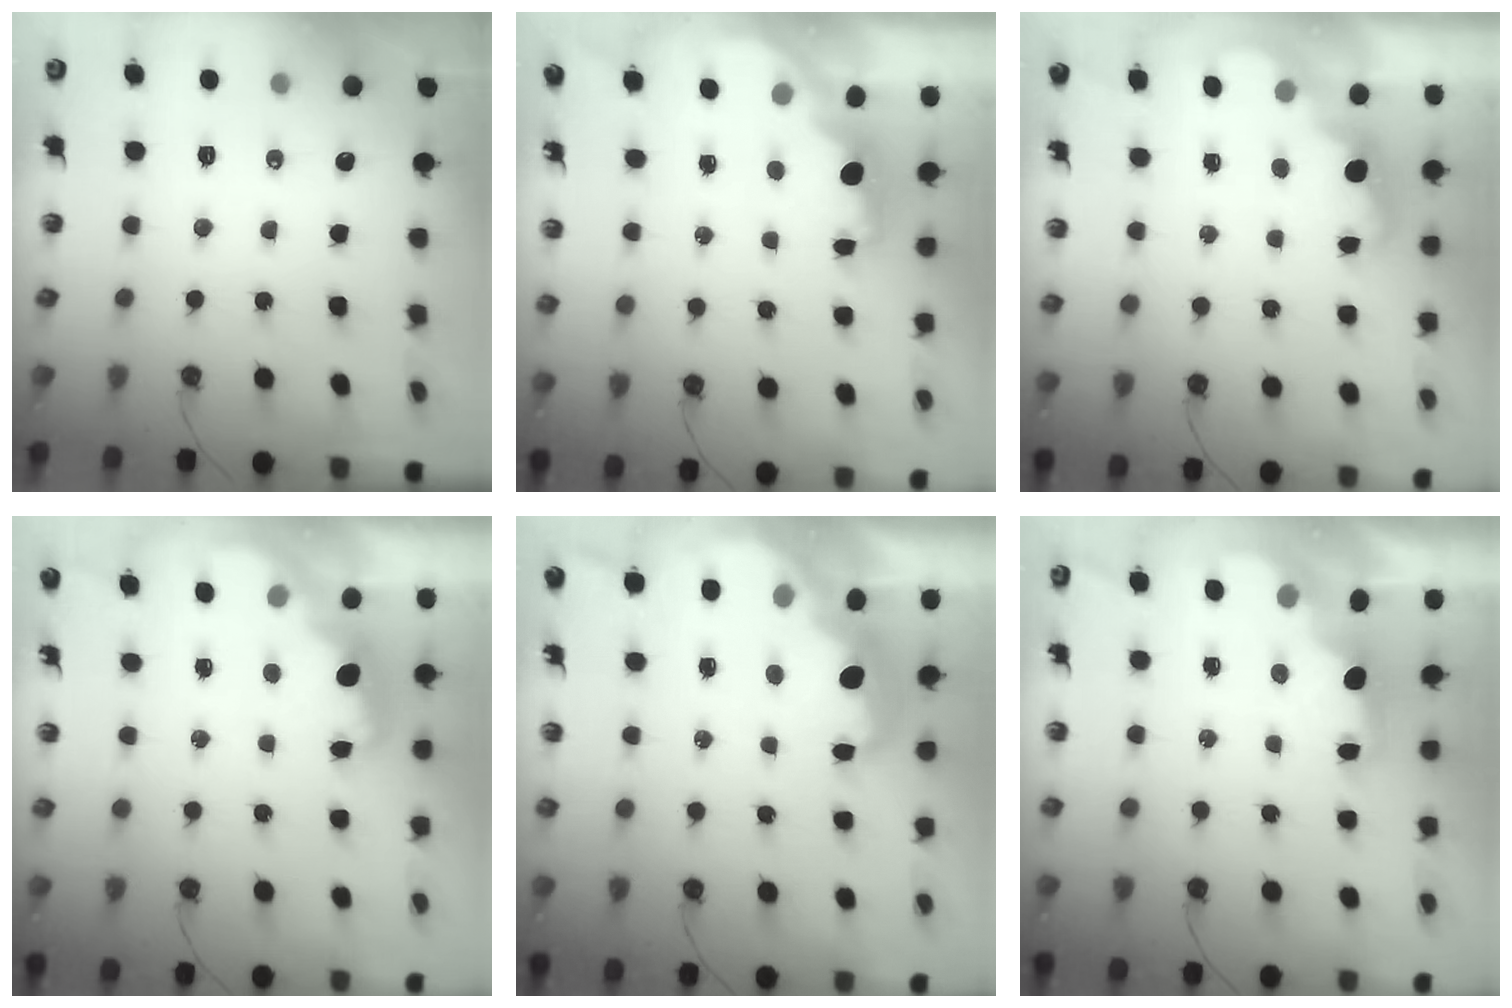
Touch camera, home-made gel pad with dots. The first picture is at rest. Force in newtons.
{"total": 2.2, "press": 2.1, "slide": 0.8}
{"total": 2.4, "press": 2.4, "slide": 0.6}
{"total": 2.1, "press": 2.1, "slide": 0.6}
{"total": 7.0, "press": 7.0, "slide": 0.6}
{"total": 2.2, "press": 2.0, "slide": 0.8}